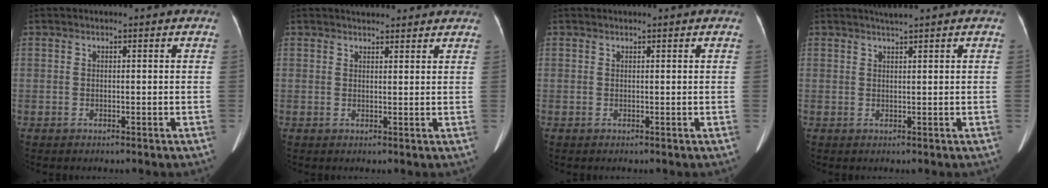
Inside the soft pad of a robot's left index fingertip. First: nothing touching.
{"total": 6.9, "force": [6.2, 2.0, 2.2], "torque": [-0.020, 0.022, 0.075]}
{"total": 1.2, "force": [1.1, 0.2, 0.2], "torque": [-0.010, 0.015, 0.018]}
{"total": 2.0, "force": [1.8, -0.4, 0.8], "torque": [-0.011, 0.006, 0.033]}